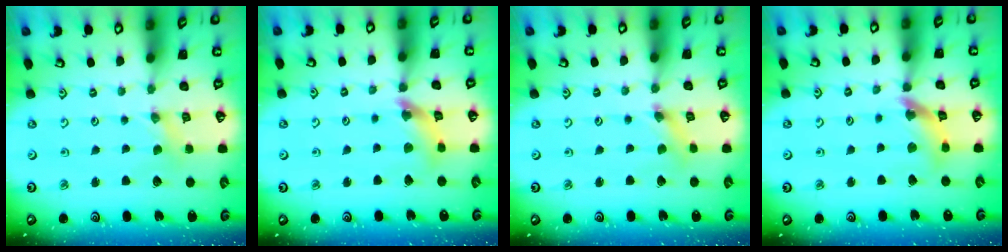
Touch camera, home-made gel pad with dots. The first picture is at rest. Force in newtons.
{"total": 9.0, "press": 8.9, "slide": 1.0}
{"total": 2.0, "press": 2.0, "slide": 0.1}
{"total": 11.8, "press": 11.7, "slide": 1.4}